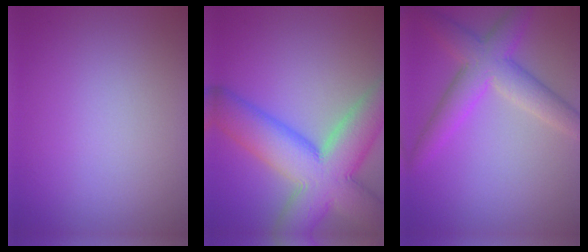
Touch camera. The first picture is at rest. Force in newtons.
{"total": 11.8, "press": 11.8, "slide": 0.9}
{"total": 5.6, "press": 5.6, "slide": 0.3}